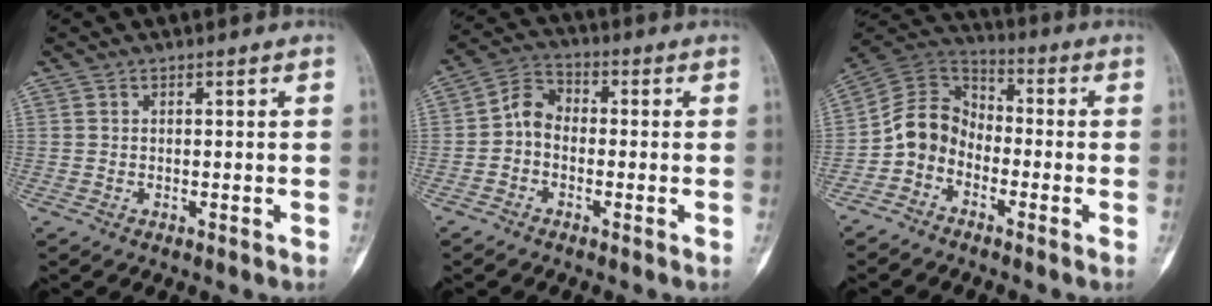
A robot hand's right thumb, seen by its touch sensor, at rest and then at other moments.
{"total": 5.6, "force": [-1.1, 4.2, 3.6], "torque": [-0.050, 0.023, -0.038]}
{"total": 9.4, "force": [-3.5, 7.6, 4.4], "torque": [-0.068, 0.060, -0.084]}